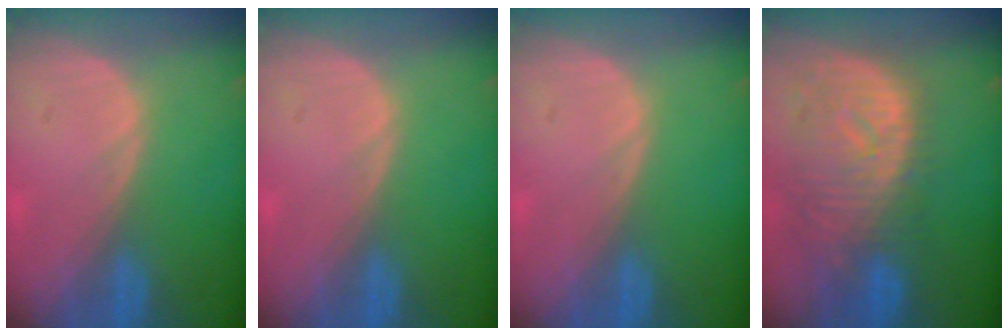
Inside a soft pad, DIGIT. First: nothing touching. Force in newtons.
{"total": 0.0}
{"total": 0.0}
{"total": 11.1, "press": 9.8, "slide": 5.2}